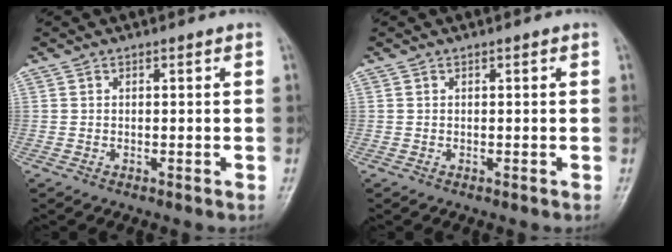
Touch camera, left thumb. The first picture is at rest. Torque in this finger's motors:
{"motor_torque": [0.00, 0.02, 0.05, -0.04, 0.00]}